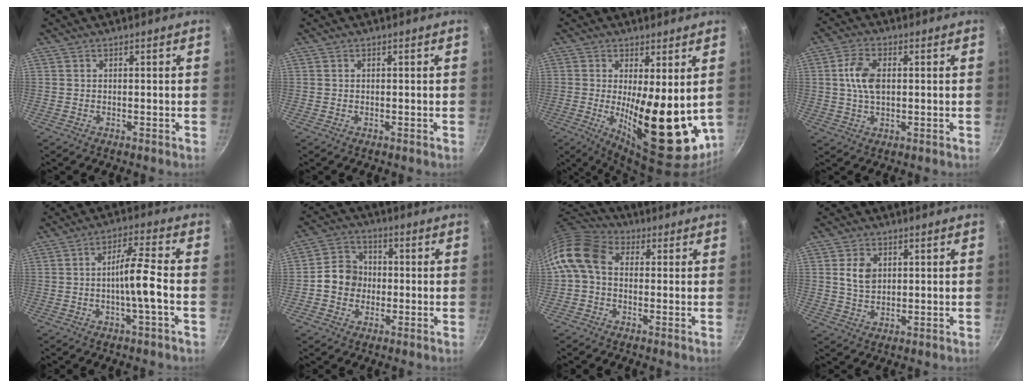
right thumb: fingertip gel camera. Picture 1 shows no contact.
{"total": 0.0}
{"total": 17.7, "force": [0.0, 6.2, 16.5], "torque": [-0.219, -0.034, 0.015]}
{"total": 7.0, "force": [0.9, 4.2, 5.6], "torque": [-0.099, 0.008, 0.013]}
{"total": 7.5, "force": [-1.8, 0.3, 7.2], "torque": [-0.130, 0.027, -0.033]}
{"total": 8.1, "force": [-0.9, 7.1, 3.8], "torque": [-0.035, 0.022, -0.031]}
{"total": 10.7, "force": [0.8, 7.9, 7.2], "torque": [-0.132, 0.028, -0.007]}
{"total": 5.1, "force": [1.3, 3.7, 3.2], "torque": [-0.047, -0.005, 0.025]}